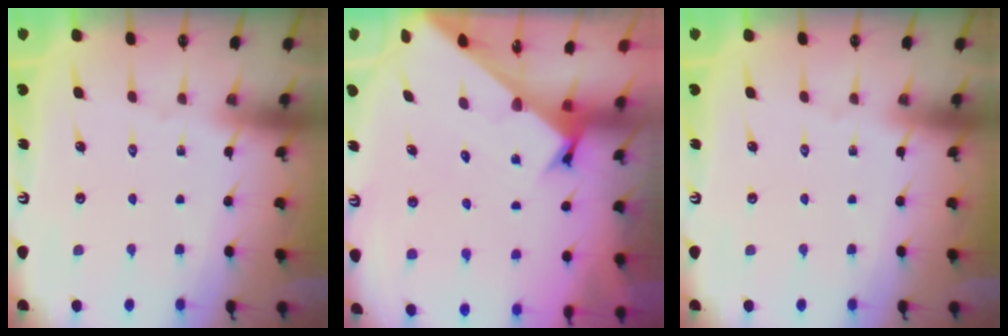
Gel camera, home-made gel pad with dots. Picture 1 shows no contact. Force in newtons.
{"total": 2.4, "press": 2.4, "slide": 0.2}
{"total": 0.0}